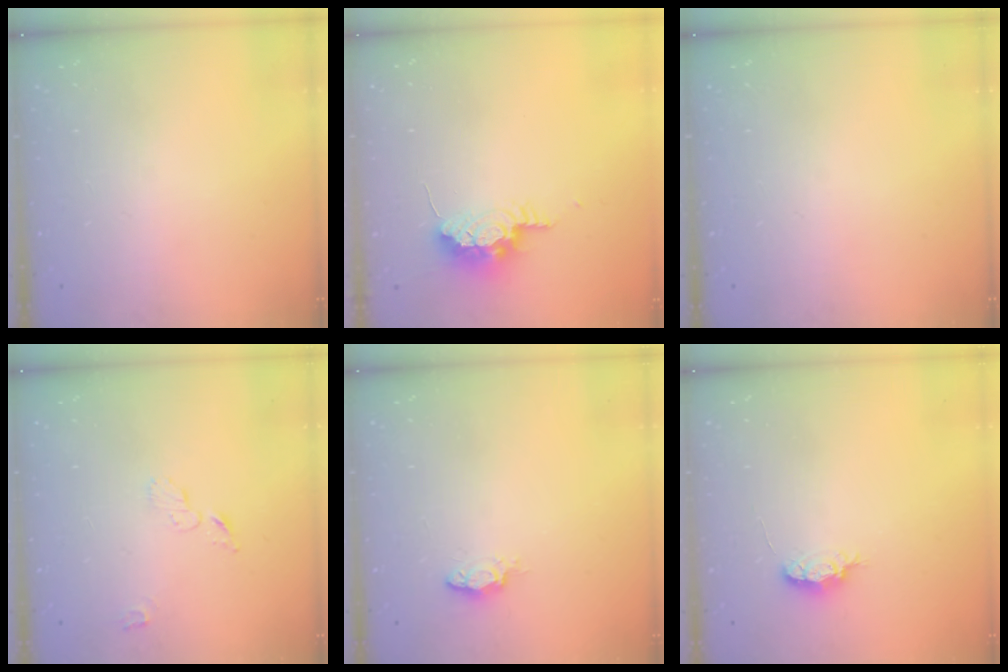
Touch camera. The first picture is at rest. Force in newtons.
{"total": 8.6, "press": 8.3, "slide": 2.4}
{"total": 0.0}
{"total": 4.9, "press": 4.8, "slide": 0.6}
{"total": 2.8, "press": 2.8, "slide": 0.4}
{"total": 3.7, "press": 3.7, "slide": 0.5}